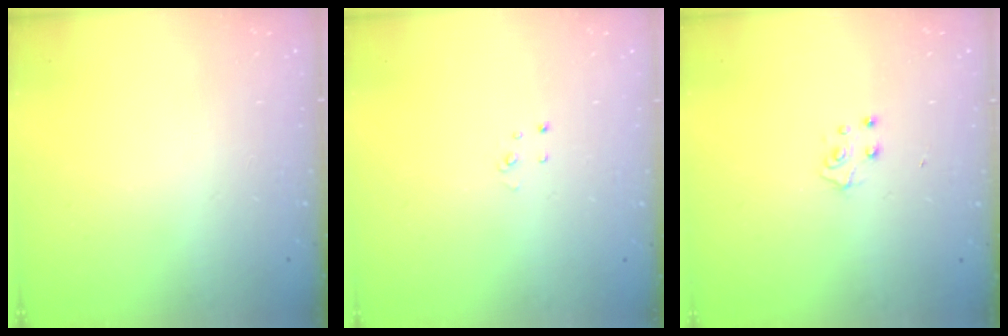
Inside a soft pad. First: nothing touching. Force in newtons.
{"total": 2.7, "press": 2.7, "slide": 0.3}
{"total": 5.1, "press": 5.1, "slide": 0.5}